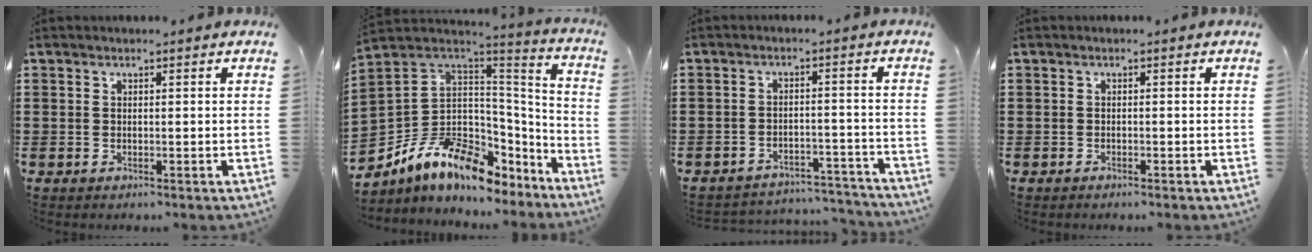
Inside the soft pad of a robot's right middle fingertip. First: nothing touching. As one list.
[{"total": 11.0, "force": [-6.3, 7.0, 5.7], "torque": [-0.141, 0.001, -0.120]}, {"total": 3.9, "force": [-3.8, 0.4, 0.4], "torque": [-0.009, 0.004, -0.081]}, {"total": 0.5, "force": [-0.5, 0.1, 0.1], "torque": [-0.003, 0.000, -0.011]}]